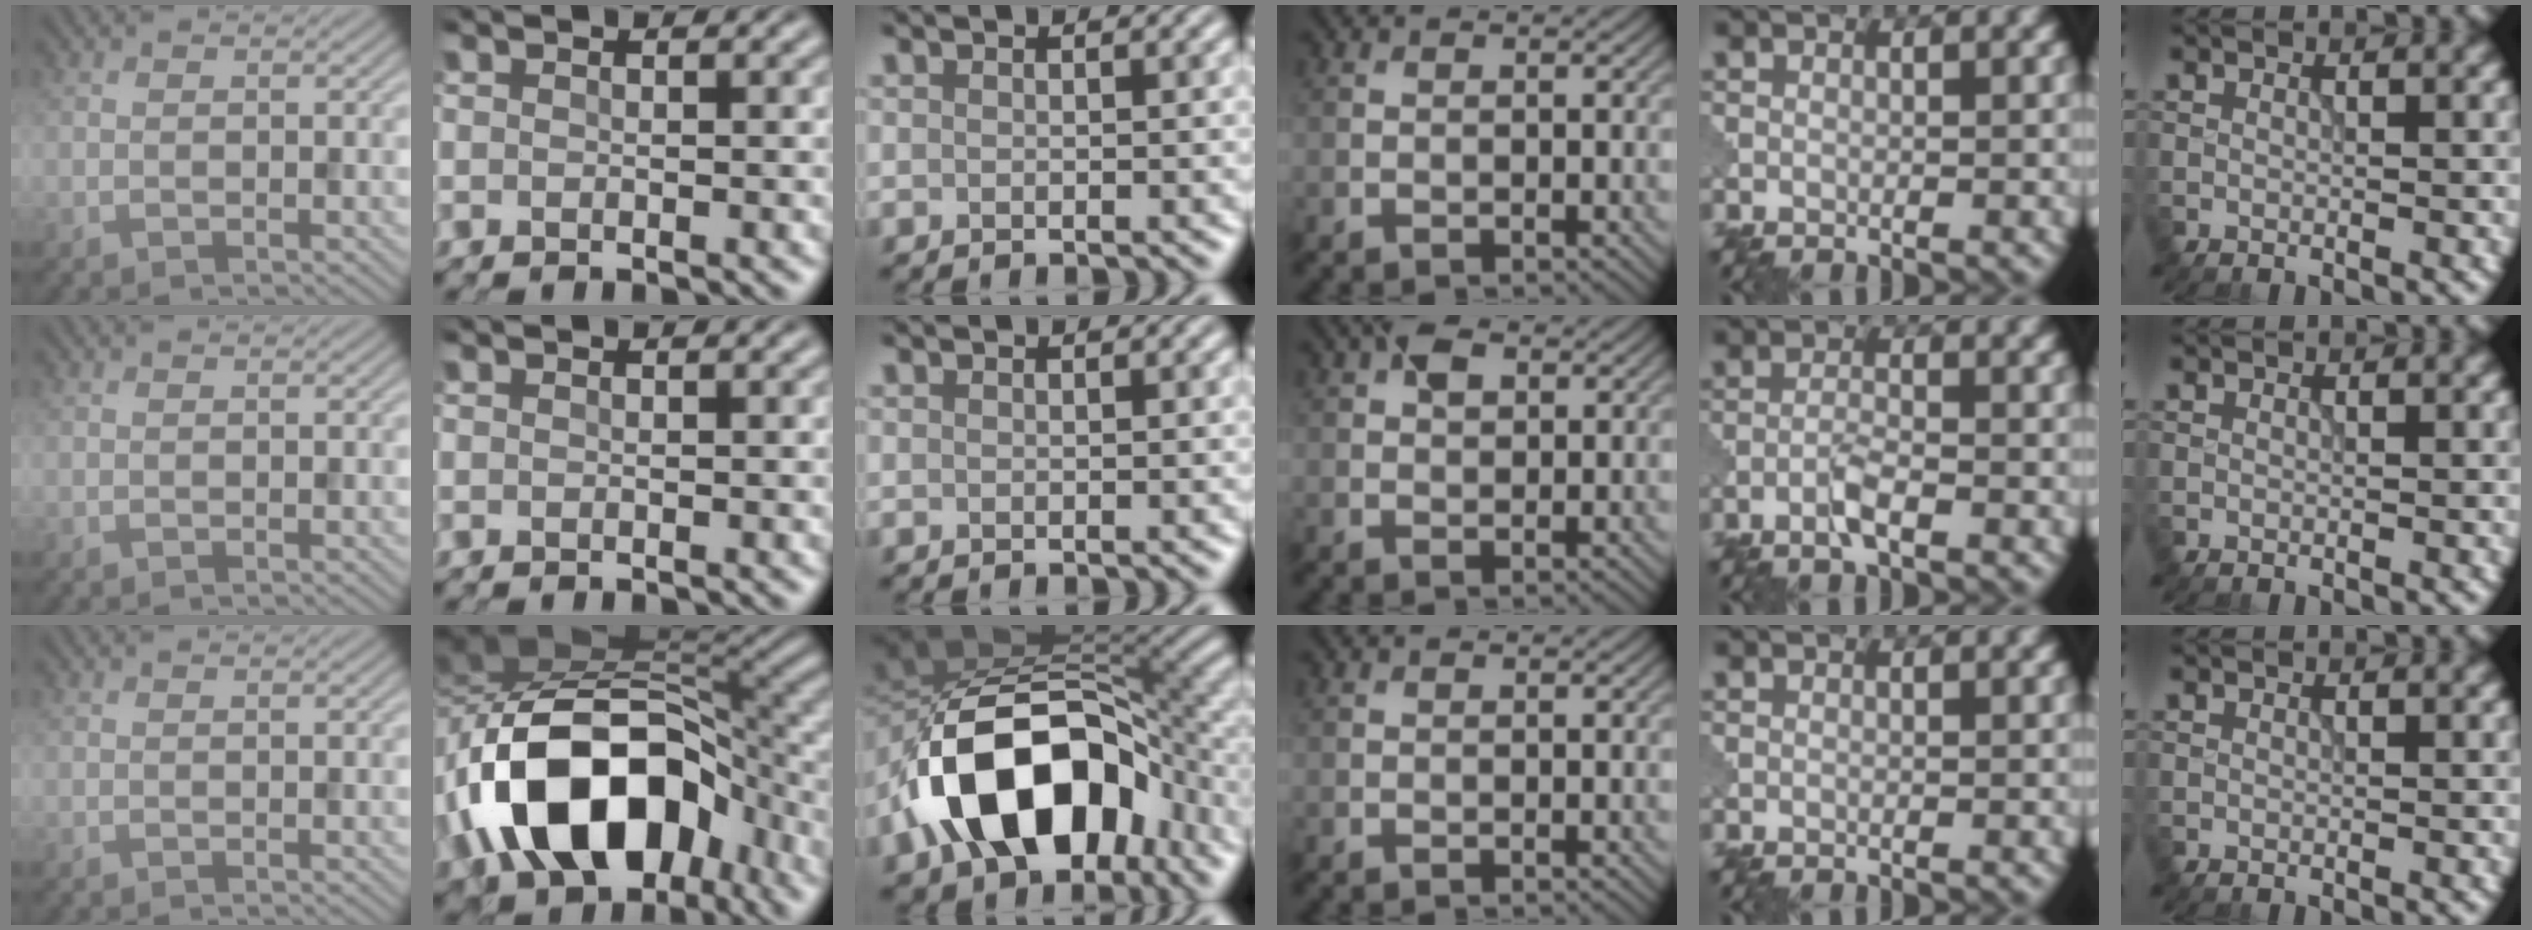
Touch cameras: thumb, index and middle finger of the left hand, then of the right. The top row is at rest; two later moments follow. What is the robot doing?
{"motion": "assemble", "object": "puzzle pieces"}